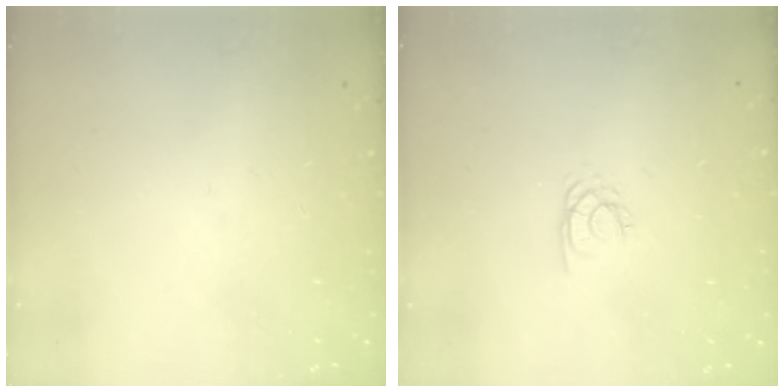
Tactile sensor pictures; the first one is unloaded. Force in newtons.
{"total": 2.0, "press": 1.9, "slide": 0.4}